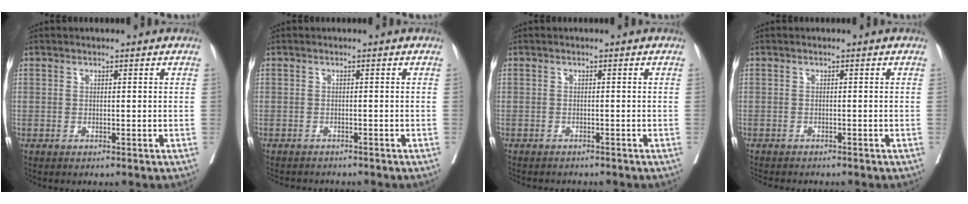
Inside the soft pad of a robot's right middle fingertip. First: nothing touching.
{"total": 4.5, "force": [-4.2, 1.2, 1.2], "torque": [-0.011, -0.003, -0.059]}
{"total": 4.3, "force": [-3.9, 1.3, 1.3], "torque": [-0.016, -0.003, -0.052]}
{"total": 5.0, "force": [-4.4, 1.1, 1.9], "torque": [-0.024, -0.008, -0.063]}